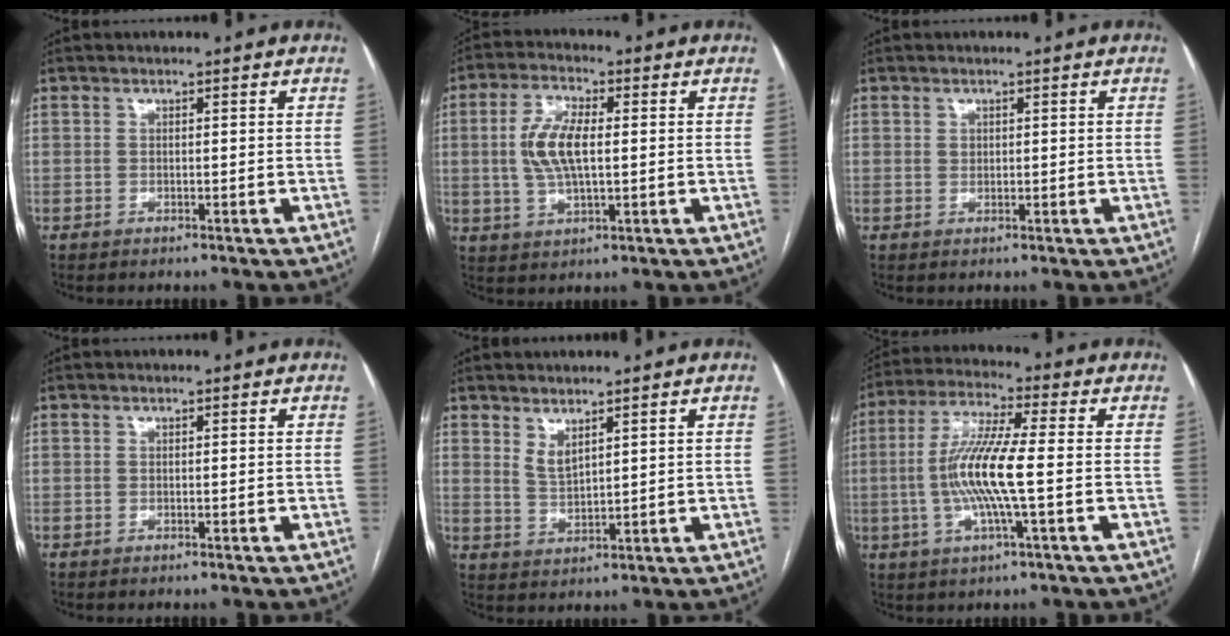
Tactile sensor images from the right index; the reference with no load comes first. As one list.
[{"total": 8.2, "force": [0.6, 3.1, 7.6], "torque": [-0.166, 0.008, 0.014]}, {"total": 0.9, "force": [0.3, 0.7, 0.3], "torque": [-0.003, -0.001, 0.005]}, {"total": 0.0}, {"total": 3.0, "force": [2.3, 0.8, 1.8], "torque": [-0.039, -0.012, 0.052]}, {"total": 11.2, "force": [-1.2, 0.5, 11.1], "torque": [-0.225, 0.002, -0.031]}]